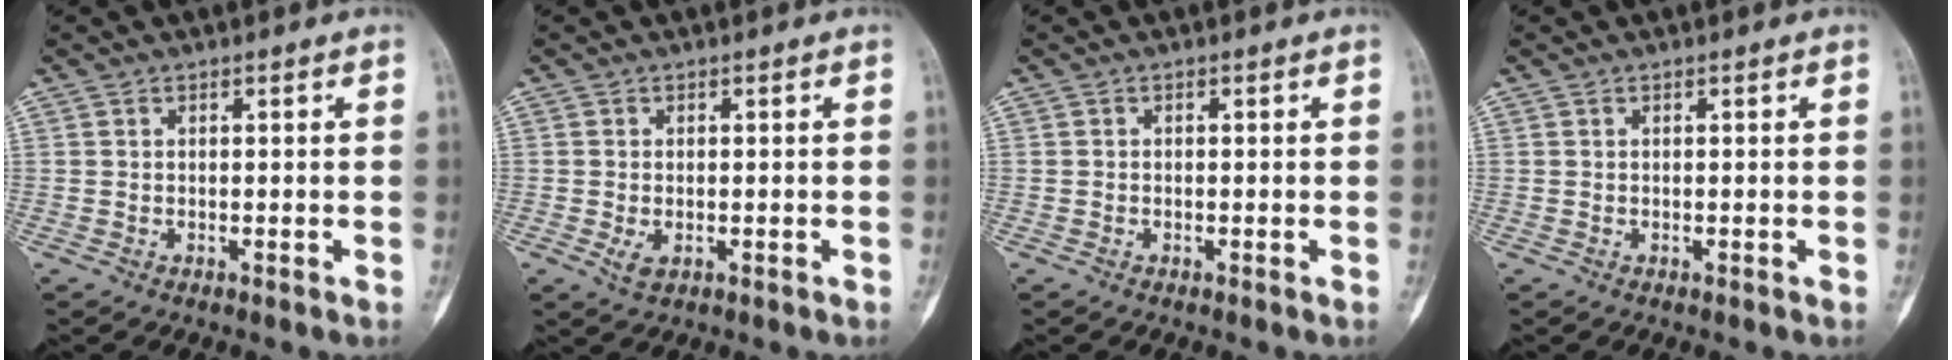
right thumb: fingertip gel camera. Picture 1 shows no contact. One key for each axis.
{"total": 2.3, "fx": -0.6, "fy": 1.3, "fz": 1.7, "tx": -0.031, "ty": -0.002, "tz": -0.009}
{"total": 0.0}
{"total": 0.0}